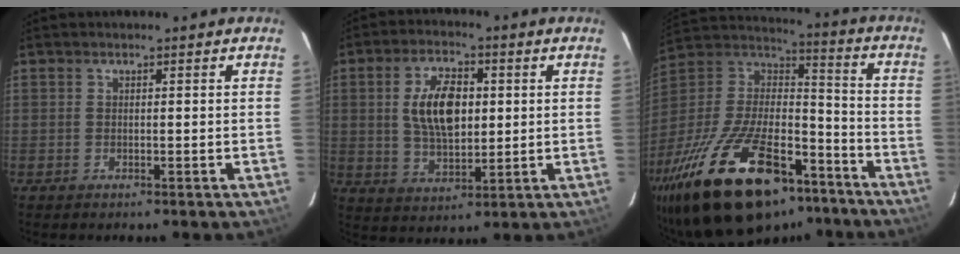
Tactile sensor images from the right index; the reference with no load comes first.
{"total": 10.8, "force": [1.6, 5.7, 9.0], "torque": [-0.168, 0.009, 0.035]}
{"total": 34.6, "force": [-22.5, 14.7, 21.9], "torque": [-0.430, -0.019, -0.349]}